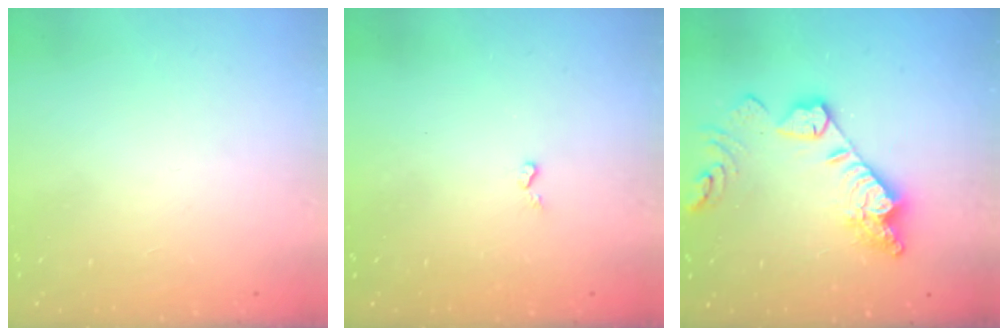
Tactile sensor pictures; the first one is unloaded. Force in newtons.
{"total": 3.1, "press": 3.1, "slide": 0.5}
{"total": 15.8, "press": 15.7, "slide": 1.4}